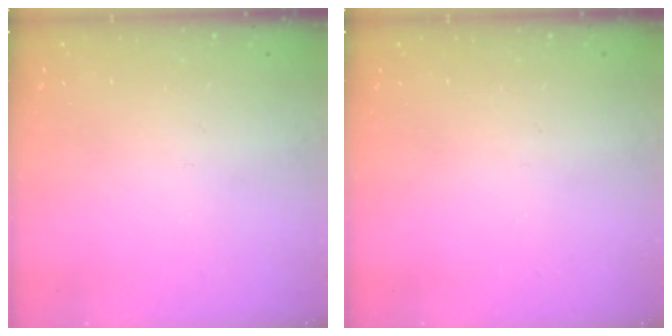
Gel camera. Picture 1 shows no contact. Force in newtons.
{"total": 0.0}